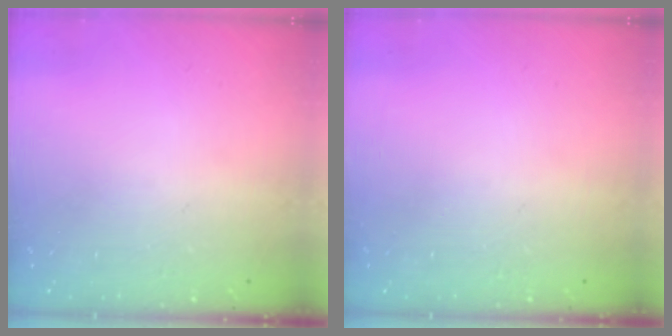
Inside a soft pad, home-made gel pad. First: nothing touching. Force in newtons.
{"total": 0.0}